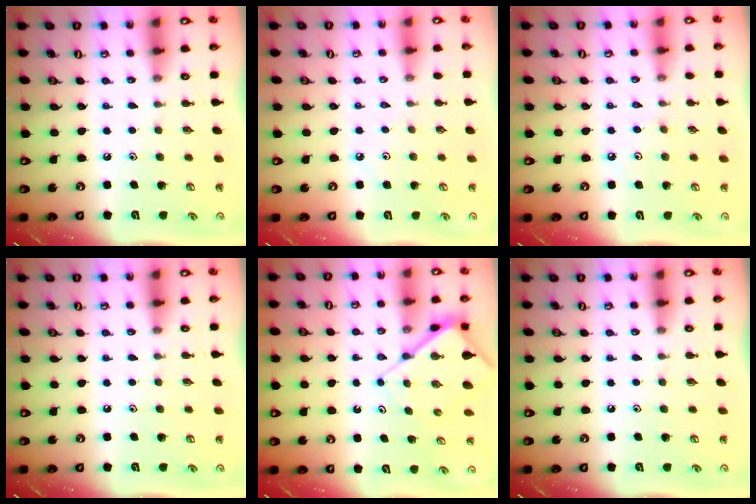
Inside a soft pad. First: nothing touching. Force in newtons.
{"total": 2.0, "press": 2.0, "slide": 0.5}
{"total": 4.0, "press": 4.0, "slide": 0.7}
{"total": 0.0}
{"total": 7.5, "press": 7.4, "slide": 0.7}
{"total": 0.0}